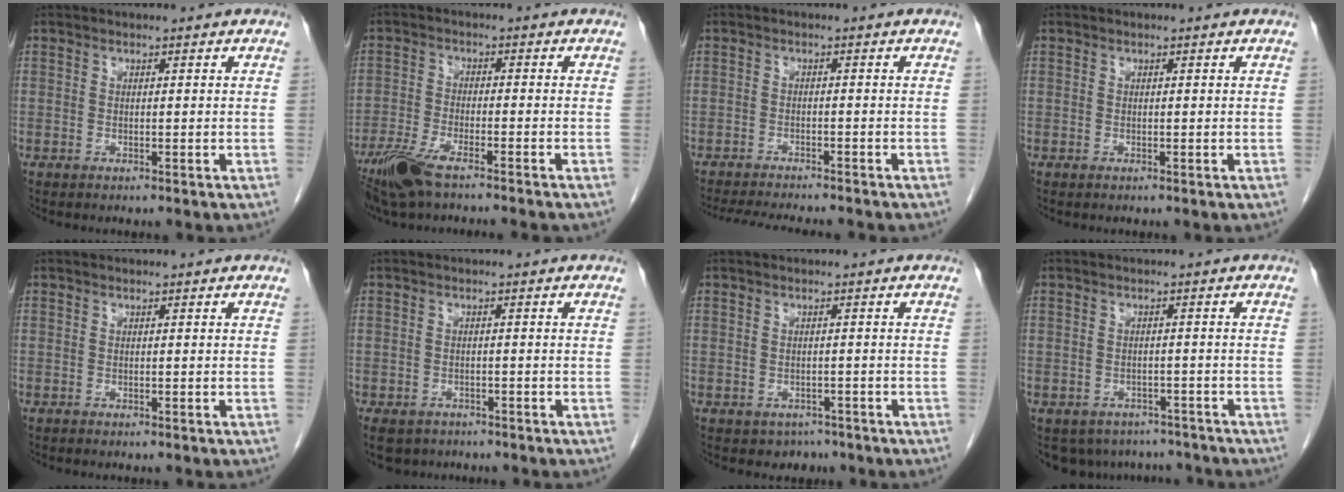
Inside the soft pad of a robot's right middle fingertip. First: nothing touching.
{"total": 8.2, "force": [-6.4, 0.8, 5.1], "torque": [-0.097, -0.019, -0.113]}
{"total": 10.6, "force": [-9.6, 1.3, 4.2], "torque": [-0.059, -0.013, -0.133]}
{"total": 0.0}
{"total": 0.0}
{"total": 6.4, "force": [-4.6, 4.1, 1.6], "torque": [-0.033, -0.005, -0.068]}
{"total": 2.6, "force": [-1.8, 1.9, 0.2], "torque": [-0.002, 0.006, -0.022]}
{"total": 8.0, "force": [-6.9, 4.1, 0.8], "torque": [-0.003, 0.009, -0.081]}